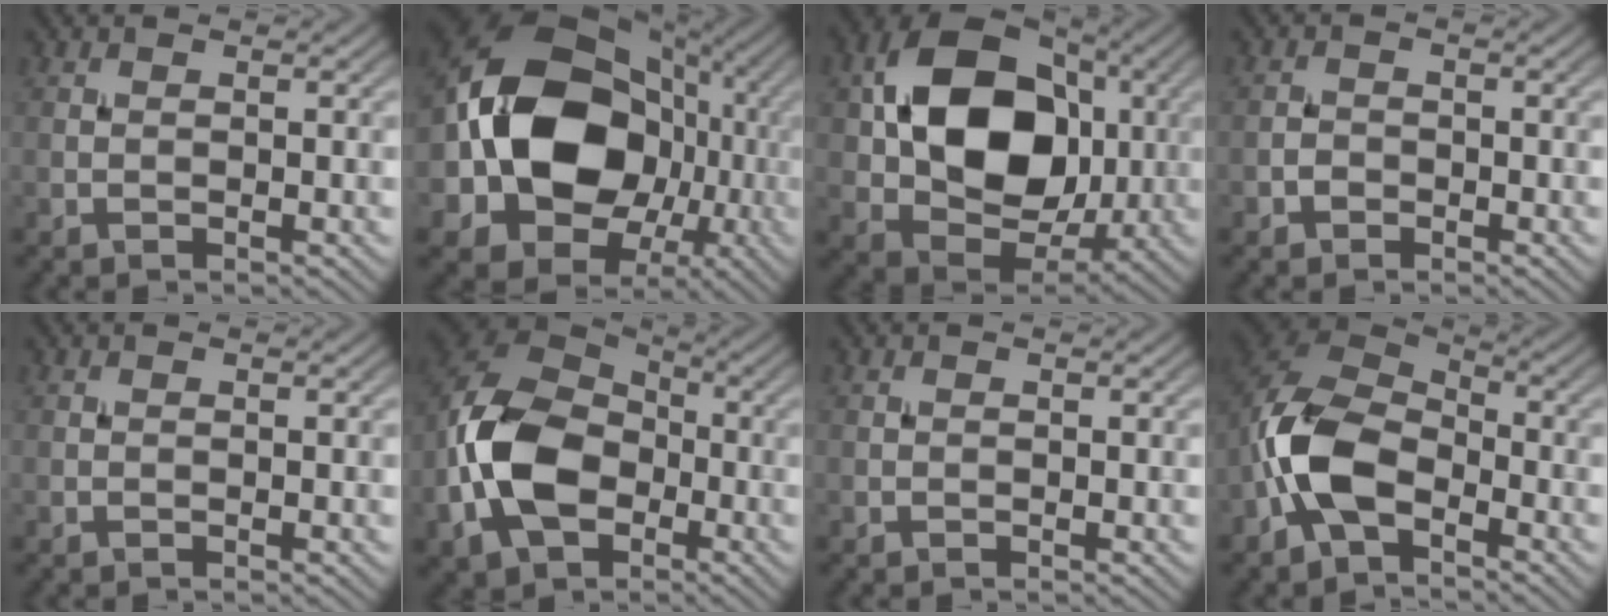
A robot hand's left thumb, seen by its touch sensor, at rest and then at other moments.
{"total": 17.6, "force": [-1.1, 13.9, 10.7], "torque": [-0.197, -0.010, -0.029]}
{"total": 15.7, "force": [2.0, 11.5, 10.5], "torque": [-0.192, 0.007, 0.037]}
{"total": 1.4, "force": [-0.9, 1.0, 0.5], "torque": [-0.006, 0.003, -0.020]}
{"total": 0.0}
{"total": 13.8, "force": [-3.6, 9.5, 9.4], "torque": [-0.230, -0.007, -0.082]}
{"total": 0.0}
{"total": 10.2, "force": [-4.1, 5.9, 7.2], "torque": [-0.162, 0.006, -0.100]}